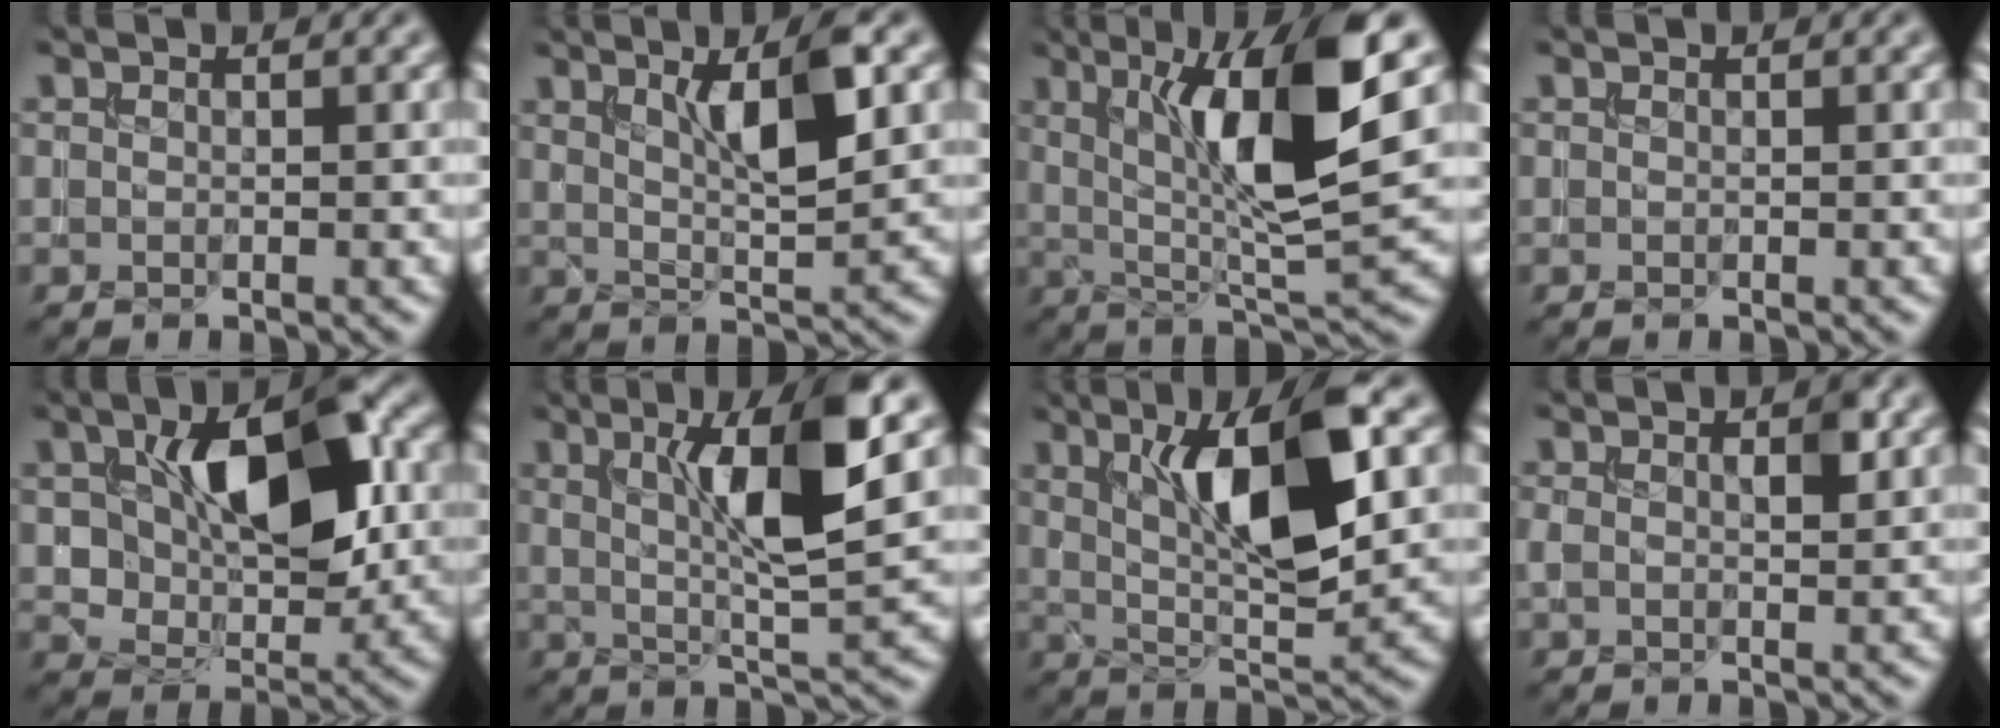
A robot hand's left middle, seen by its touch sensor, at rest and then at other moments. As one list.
[{"total": 5.6, "force": [2.2, 1.1, 5.1], "torque": [-0.086, -0.002, 0.039]}, {"total": 10.2, "force": [2.8, 2.1, 9.6], "torque": [-0.153, -0.008, 0.054]}, {"total": 0.0}, {"total": 9.8, "force": [2.0, 5.6, 7.8], "torque": [-0.131, 0.005, 0.036]}, {"total": 8.2, "force": [2.3, 1.4, 7.8], "torque": [-0.124, 0.002, 0.039]}, {"total": 9.3, "force": [2.7, 2.6, 8.5], "torque": [-0.139, -0.001, 0.048]}, {"total": 2.4, "force": [0.7, 1.0, 2.1], "torque": [-0.037, 0.003, 0.010]}]